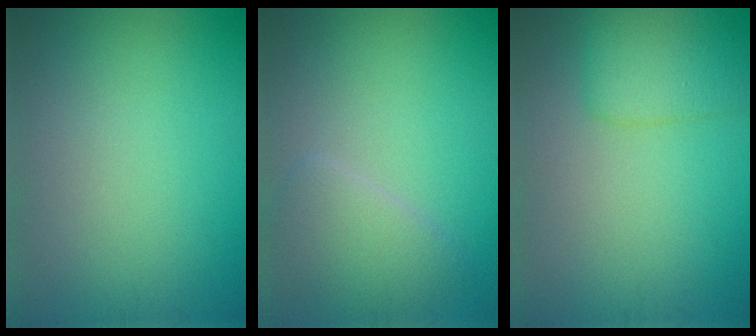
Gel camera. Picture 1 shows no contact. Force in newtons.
{"total": 2.9, "press": 2.8, "slide": 0.4}
{"total": 3.1, "press": 3.1, "slide": 0.1}